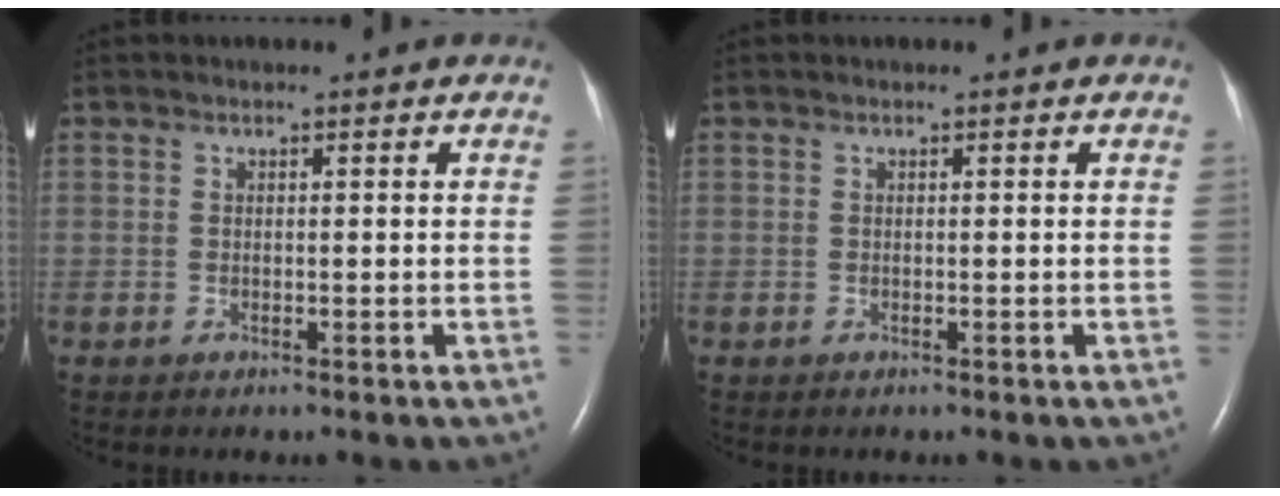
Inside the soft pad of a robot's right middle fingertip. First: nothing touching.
{"total": 0.0}